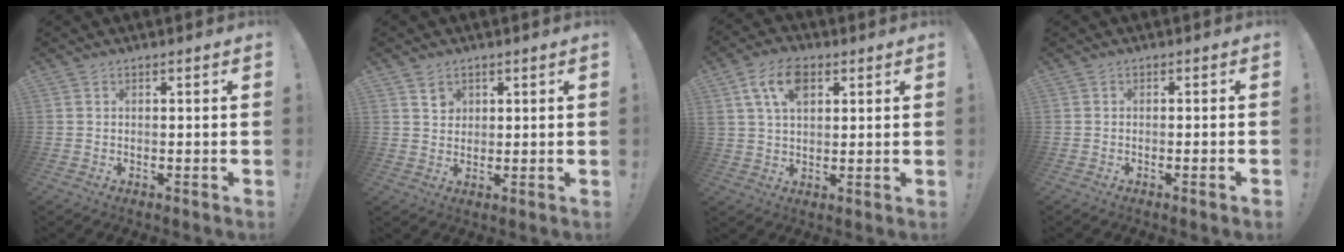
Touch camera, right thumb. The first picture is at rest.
{"total": 3.4, "force": [2.2, 2.5, 0.7], "torque": [0.004, -0.015, 0.035]}
{"total": 10.3, "force": [4.4, 6.1, 7.0], "torque": [-0.133, 0.005, 0.081]}
{"total": 1.5, "force": [-0.7, -0.4, 1.2], "torque": [-0.023, -0.001, -0.013]}